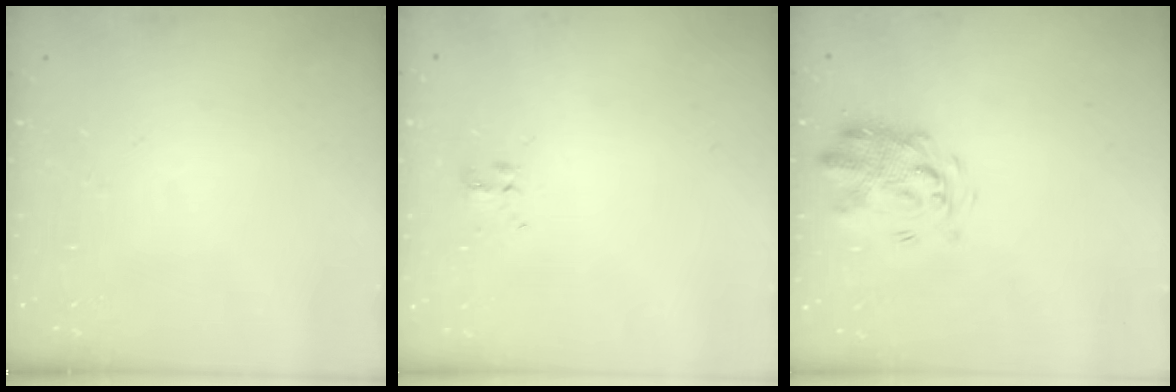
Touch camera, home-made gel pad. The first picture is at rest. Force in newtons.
{"total": 2.8, "press": 2.5, "slide": 1.3}
{"total": 3.4, "press": 3.3, "slide": 0.7}